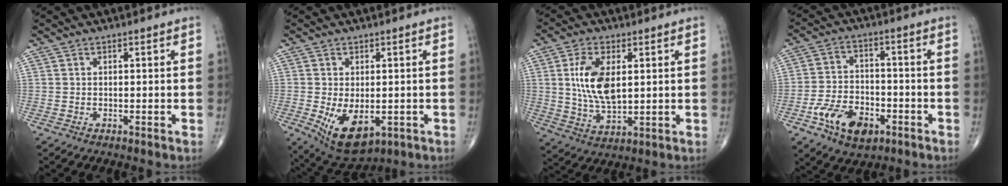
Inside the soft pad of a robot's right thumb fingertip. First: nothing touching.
{"total": 9.8, "force": [-2.3, 5.5, 7.7], "torque": [-0.120, -0.015, -0.018]}
{"total": 10.9, "force": [2.1, 5.5, 9.1], "torque": [-0.174, -0.014, 0.046]}
{"total": 11.1, "force": [-5.2, 6.8, 7.1], "torque": [-0.110, 0.024, -0.089]}